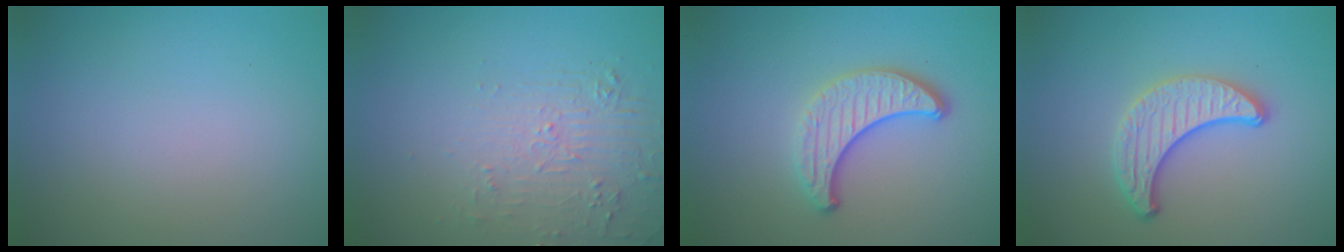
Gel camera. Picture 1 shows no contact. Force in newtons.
{"total": 2.1, "press": 0.9, "slide": 1.9}
{"total": 3.8, "press": 3.0, "slide": 2.3}
{"total": 3.5, "press": 3.2, "slide": 1.5}